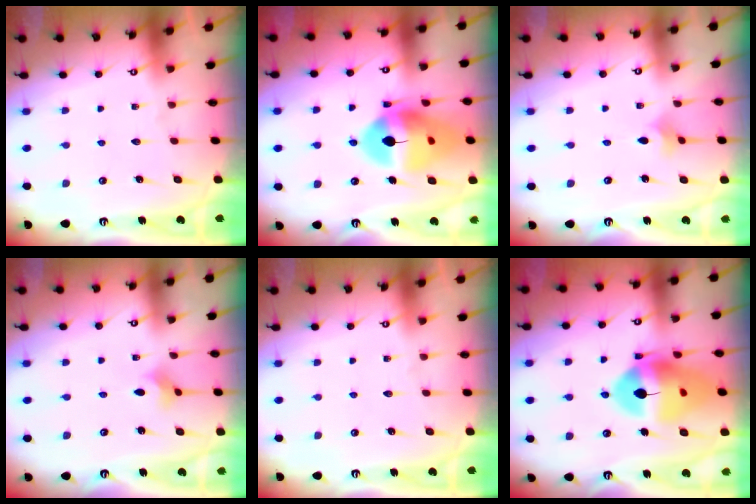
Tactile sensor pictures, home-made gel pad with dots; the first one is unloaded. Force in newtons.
{"total": 18.3, "press": 18.1, "slide": 2.0}
{"total": 2.4, "press": 2.4, "slide": 0.5}
{"total": 2.3, "press": 2.2, "slide": 0.4}
{"total": 0.0}
{"total": 18.2, "press": 18.1, "slide": 2.2}